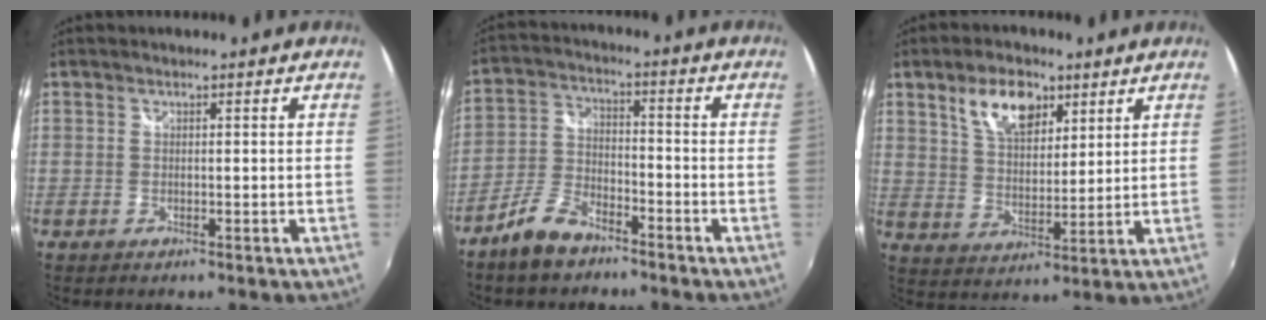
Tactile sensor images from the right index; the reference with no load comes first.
{"total": 8.1, "force": [-6.1, 3.3, 4.1], "torque": [-0.093, 0.008, -0.120]}
{"total": 9.8, "force": [5.5, 5.1, 6.3], "torque": [-0.113, 0.015, 0.101]}